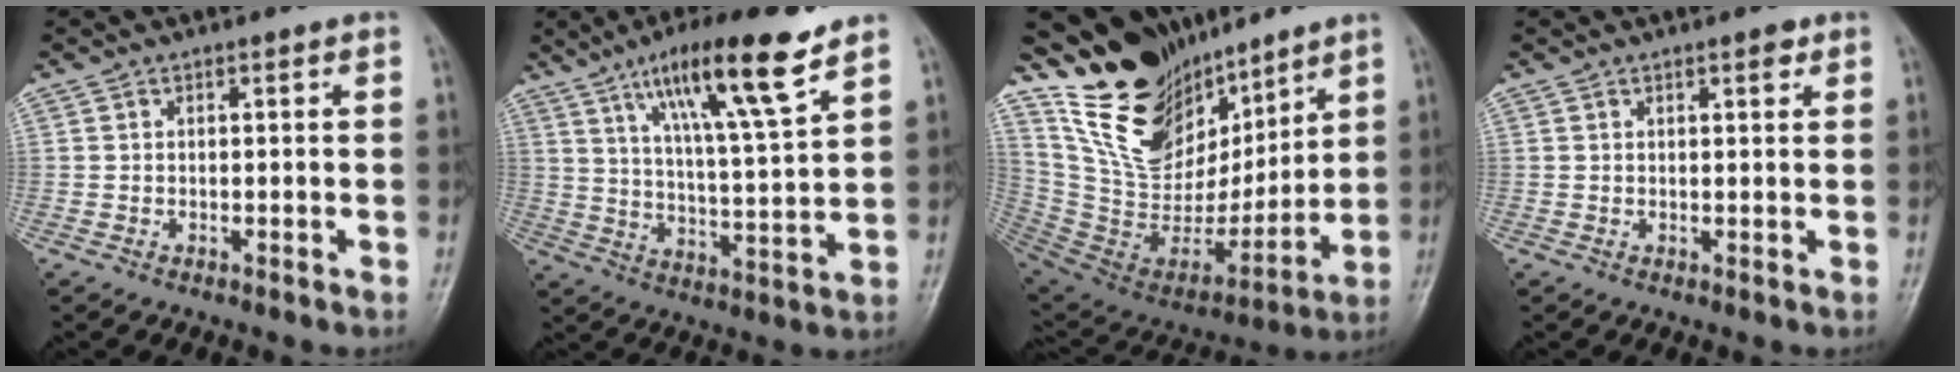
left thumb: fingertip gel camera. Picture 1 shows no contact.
{"total": 16.4, "force": [9.9, 2.3, 12.9], "torque": [-0.212, -0.041, 0.170]}
{"total": 22.3, "force": [16.1, 11.5, 10.1], "torque": [-0.129, -0.089, 0.297]}
{"total": 1.7, "force": [1.1, 0.6, 1.2], "torque": [-0.011, -0.004, 0.013]}